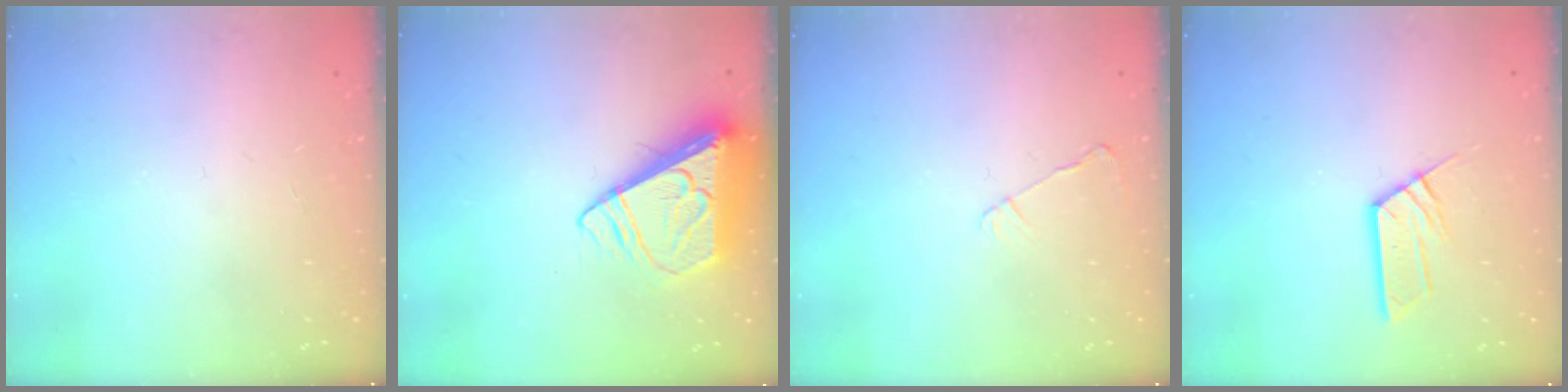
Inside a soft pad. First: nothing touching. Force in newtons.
{"total": 8.6, "press": 8.4, "slide": 1.3}
{"total": 2.6, "press": 2.6, "slide": 0.5}
{"total": 7.8, "press": 7.8, "slide": 0.6}